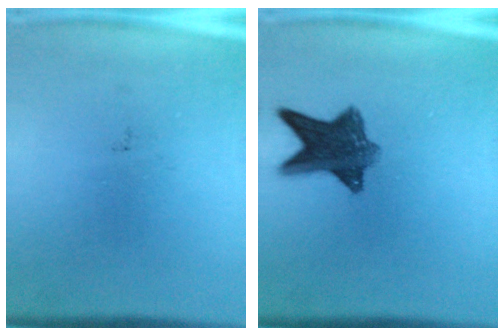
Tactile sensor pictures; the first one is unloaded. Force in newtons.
{"total": 8.9}